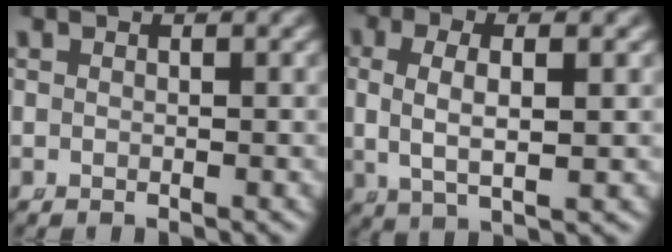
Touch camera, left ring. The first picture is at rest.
{"total": 5.1, "force": [0.9, 2.2, 4.5], "torque": [-0.093, -0.003, 0.023]}